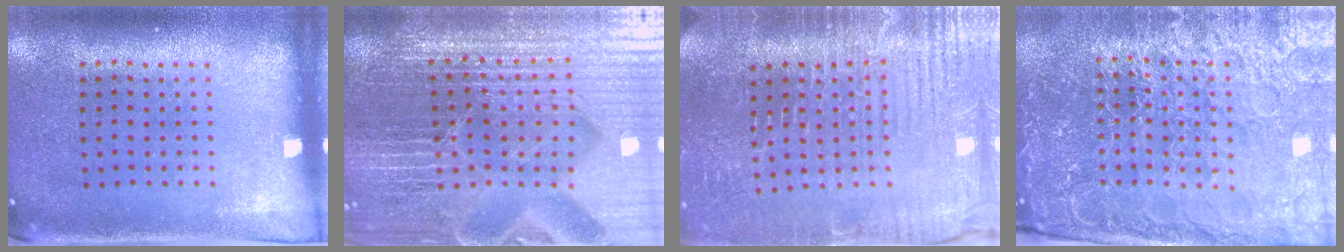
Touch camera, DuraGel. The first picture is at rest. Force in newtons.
{"total": 6.6, "press": 5.9, "slide": 2.9}
{"total": 4.5, "press": 4.3, "slide": 1.2}
{"total": 5.2, "press": 4.8, "slide": 2.0}